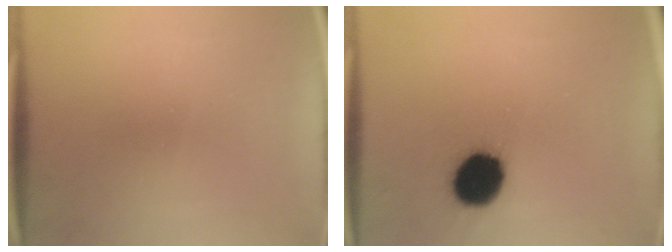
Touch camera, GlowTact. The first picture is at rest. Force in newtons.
{"total": 13.8}